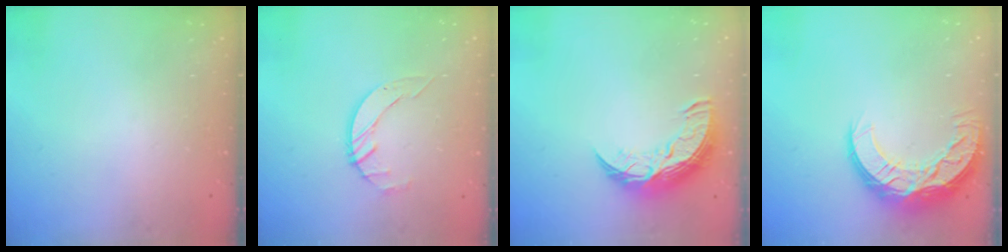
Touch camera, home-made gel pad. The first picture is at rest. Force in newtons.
{"total": 2.7, "press": 2.7, "slide": 0.3}
{"total": 11.5, "press": 11.4, "slide": 0.7}
{"total": 13.1, "press": 13.1, "slide": 0.6}